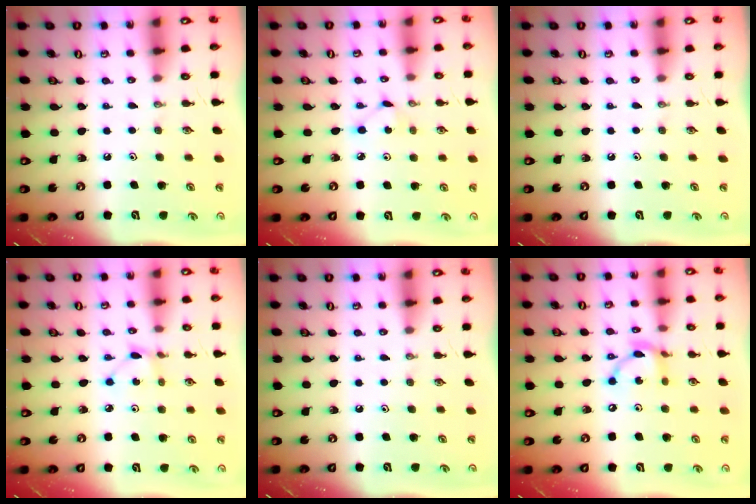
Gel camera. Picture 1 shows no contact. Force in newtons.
{"total": 3.4, "press": 3.3, "slide": 0.4}
{"total": 0.0}
{"total": 1.5, "press": 1.5, "slide": 0.2}
{"total": 0.0}
{"total": 9.4, "press": 9.4, "slide": 0.3}